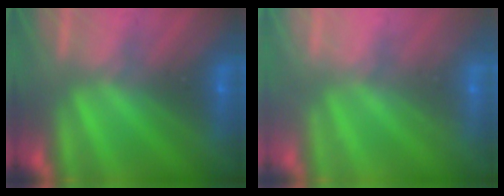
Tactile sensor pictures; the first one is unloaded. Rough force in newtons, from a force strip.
{"total": 2.4}